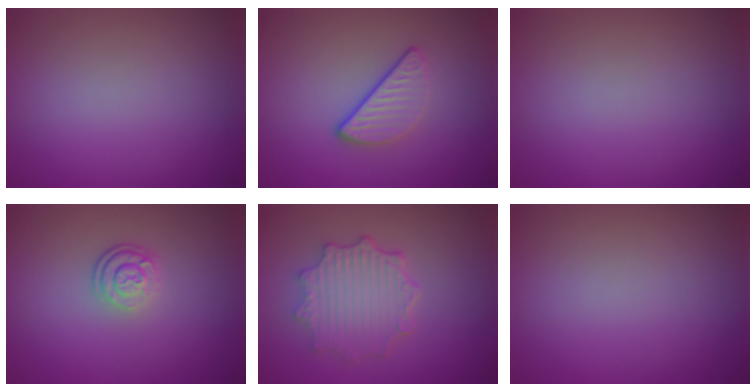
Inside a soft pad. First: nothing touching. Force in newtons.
{"total": 2.9, "press": 2.4, "slide": 1.7}
{"total": 0.0}
{"total": 2.6, "press": 1.9, "slide": 1.8}
{"total": 4.8, "press": 3.9, "slide": 2.8}
{"total": 0.0}